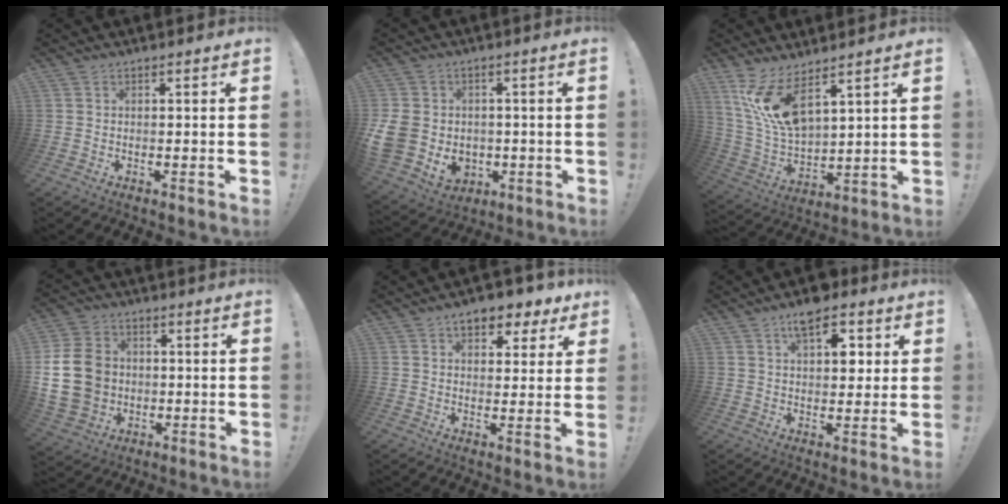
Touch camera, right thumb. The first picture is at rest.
{"total": 11.3, "force": [-0.9, 9.8, 5.4], "torque": [-0.117, 0.002, -0.006]}
{"total": 14.2, "force": [8.9, 5.4, 9.8], "torque": [-0.214, -0.057, 0.162]}
{"total": 15.5, "force": [-0.3, 12.9, 8.5], "torque": [-0.148, 0.011, 0.004]}
{"total": 7.7, "force": [4.4, 4.4, 4.6], "torque": [-0.059, -0.022, 0.078]}
{"total": 11.5, "force": [5.6, 6.3, 7.8], "torque": [-0.096, -0.023, 0.095]}